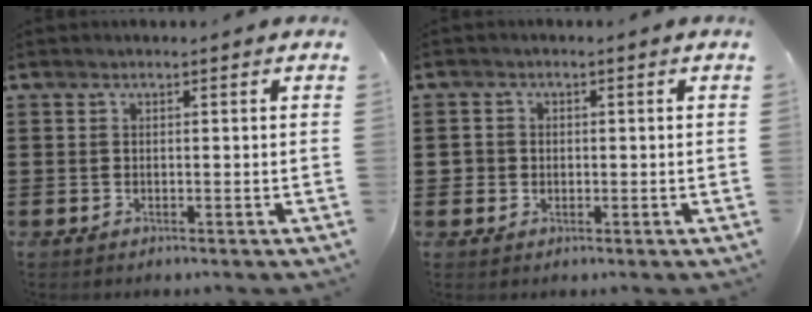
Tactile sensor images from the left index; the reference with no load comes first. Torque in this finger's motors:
{"motor_torque": [0.21, -0.08, -0.03, -0.01]}